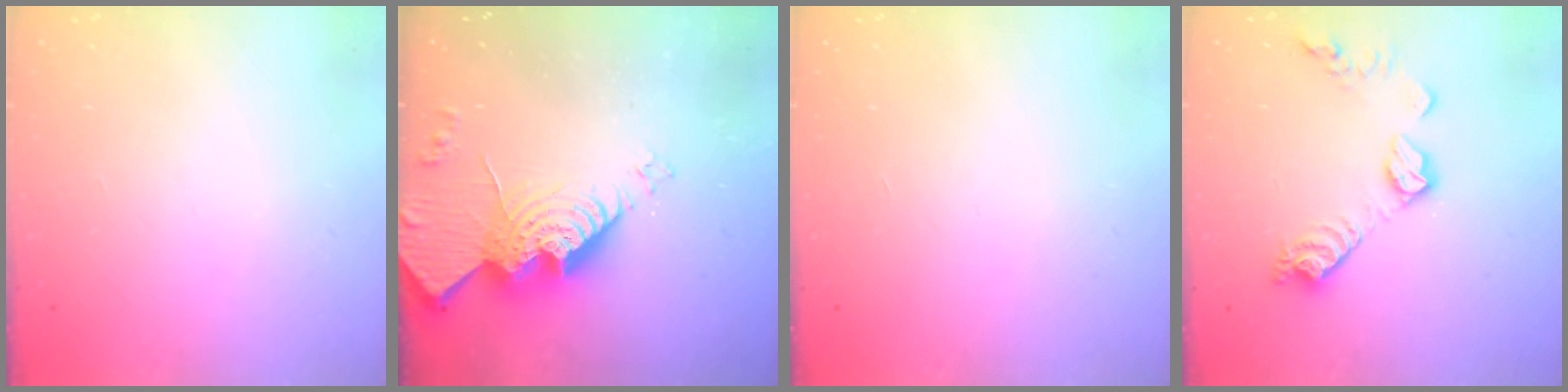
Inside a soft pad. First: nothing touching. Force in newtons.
{"total": 17.7, "press": 17.6, "slide": 1.5}
{"total": 0.0}
{"total": 11.1, "press": 11.1, "slide": 0.7}